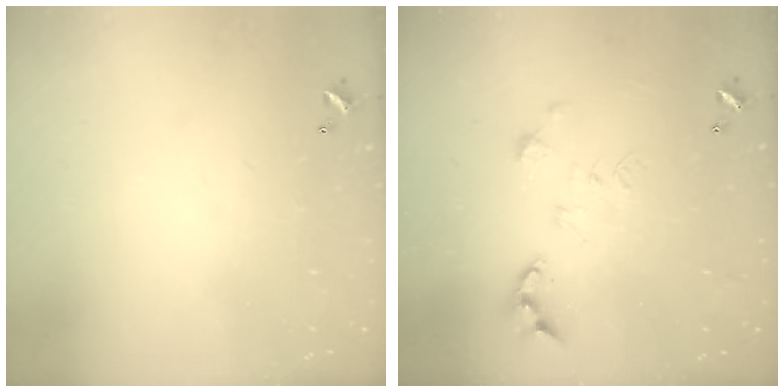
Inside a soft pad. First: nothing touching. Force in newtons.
{"total": 0.0}